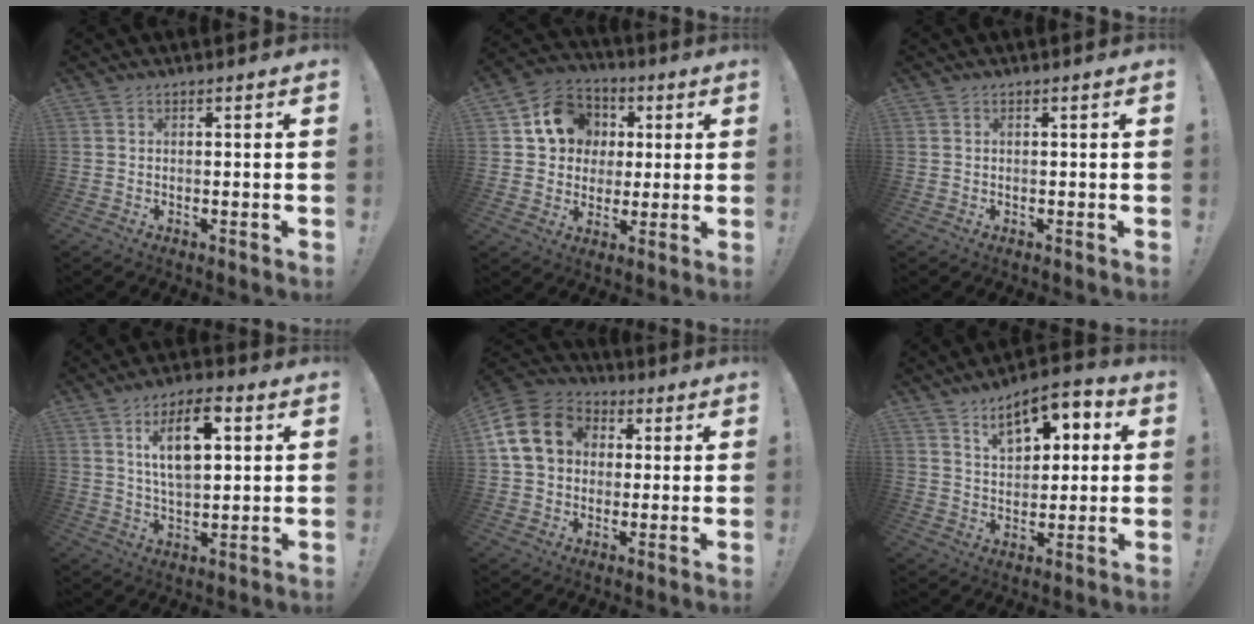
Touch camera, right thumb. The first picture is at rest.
{"total": 13.3, "force": [3.5, 11.6, 5.4], "torque": [-0.069, -0.001, 0.074]}
{"total": 0.0}
{"total": 12.6, "force": [4.4, 6.1, 10.1], "torque": [-0.168, 0.002, 0.075]}
{"total": 15.7, "force": [3.7, 13.0, 7.9], "torque": [-0.137, 0.010, 0.078]}
{"total": 11.9, "force": [6.3, 6.6, 7.6], "torque": [-0.110, -0.026, 0.111]}